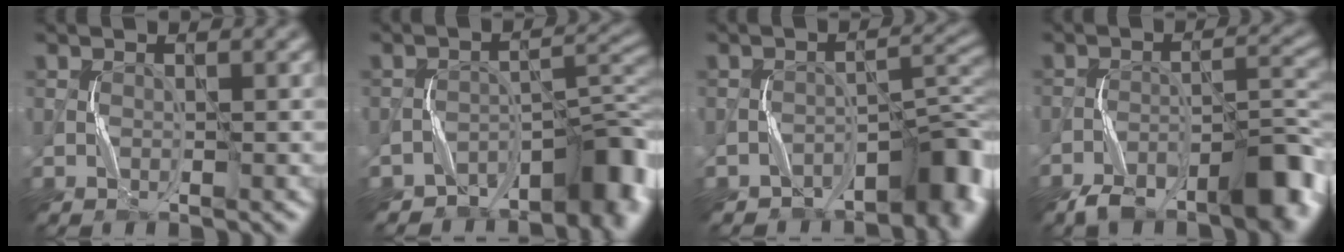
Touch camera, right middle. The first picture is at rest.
{"total": 8.5, "force": [-6.3, 3.8, 4.2], "torque": [-0.026, 0.006, -0.110]}
{"total": 6.9, "force": [-5.0, 3.1, 3.7], "torque": [-0.019, 0.009, -0.084]}
{"total": 8.6, "force": [-5.9, 2.9, 5.5], "torque": [-0.074, 0.009, -0.105]}